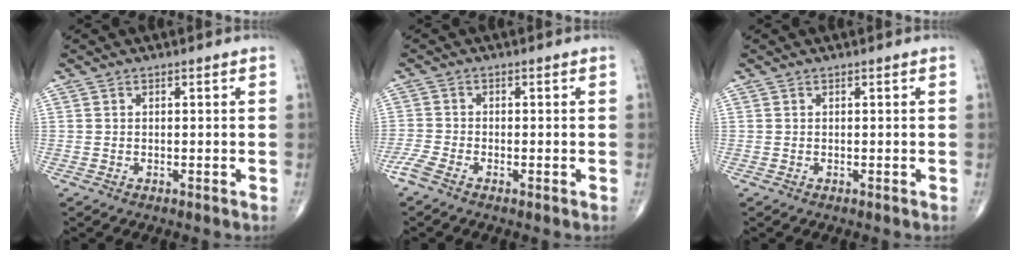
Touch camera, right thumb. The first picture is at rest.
{"total": 2.8, "force": [-2.2, 0.8, 1.5], "torque": [-0.051, 0.006, -0.051]}
{"total": 0.0}